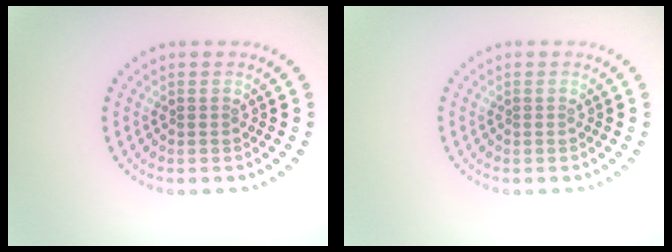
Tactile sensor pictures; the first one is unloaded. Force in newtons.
{"total": 0.0}